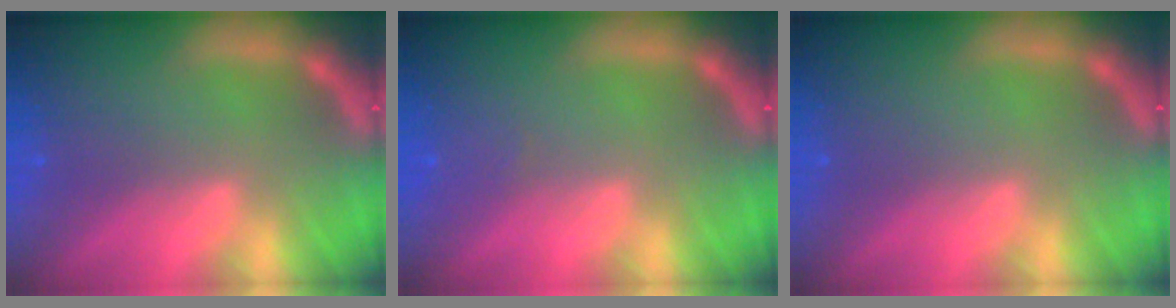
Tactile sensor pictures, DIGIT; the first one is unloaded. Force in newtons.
{"total": 1.0}
{"total": 0.0}